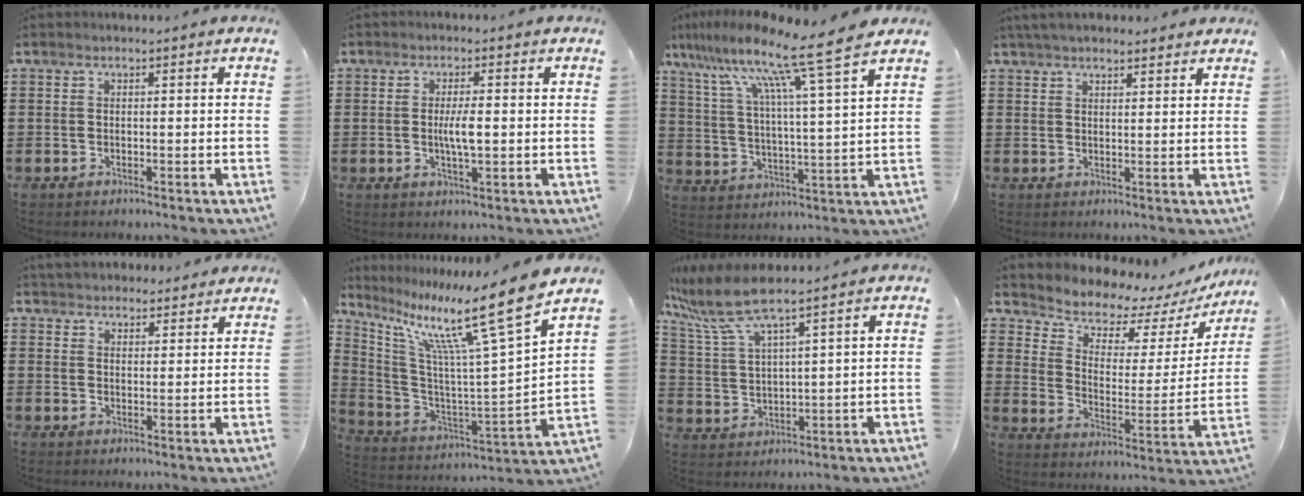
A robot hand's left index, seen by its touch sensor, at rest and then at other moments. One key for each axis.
{"total": 4.0, "fx": 0.0, "fy": 0.8, "fz": 3.9, "tx": -0.070, "ty": -0.001, "tz": -0.002}
{"total": 12.0, "fx": 9.7, "fy": -0.5, "fz": 7.1, "tx": -0.166, "ty": -0.065, "tz": 0.152}
{"total": 3.5, "fx": 3.2, "fy": 0.9, "fz": 0.8, "tx": -0.024, "ty": 0.000, "tz": 0.062}
{"total": 3.6, "fx": 3.3, "fy": 1.2, "fz": -0.5, "tx": -0.004, "ty": -0.008, "tz": 0.064}
{"total": 15.1, "fx": 10.0, "fy": 0.7, "fz": 11.4, "tx": -0.222, "ty": -0.065, "tz": 0.148}
{"total": 8.1, "fx": 6.5, "fy": 0.8, "fz": 4.7, "tx": -0.122, "ty": -0.025, "tz": 0.112}
{"total": 6.3, "fx": 5.9, "fy": 2.1, "fz": 0.6, "tx": -0.045, "ty": -0.052, "tz": 0.099}